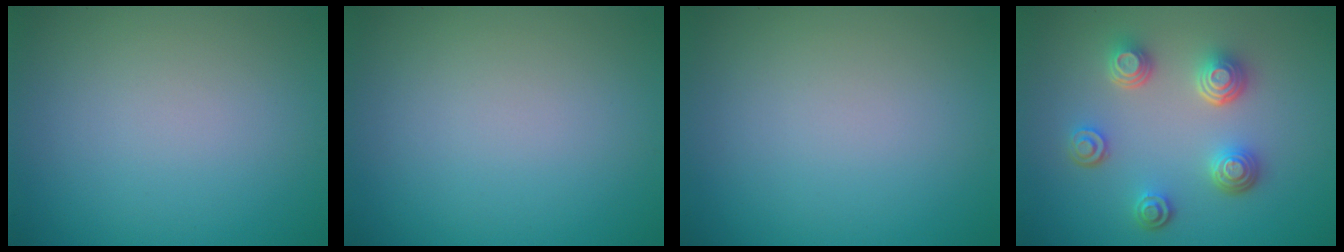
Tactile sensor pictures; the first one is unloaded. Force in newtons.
{"total": 0.0}
{"total": 0.0}
{"total": 4.4, "press": 3.4, "slide": 2.8}